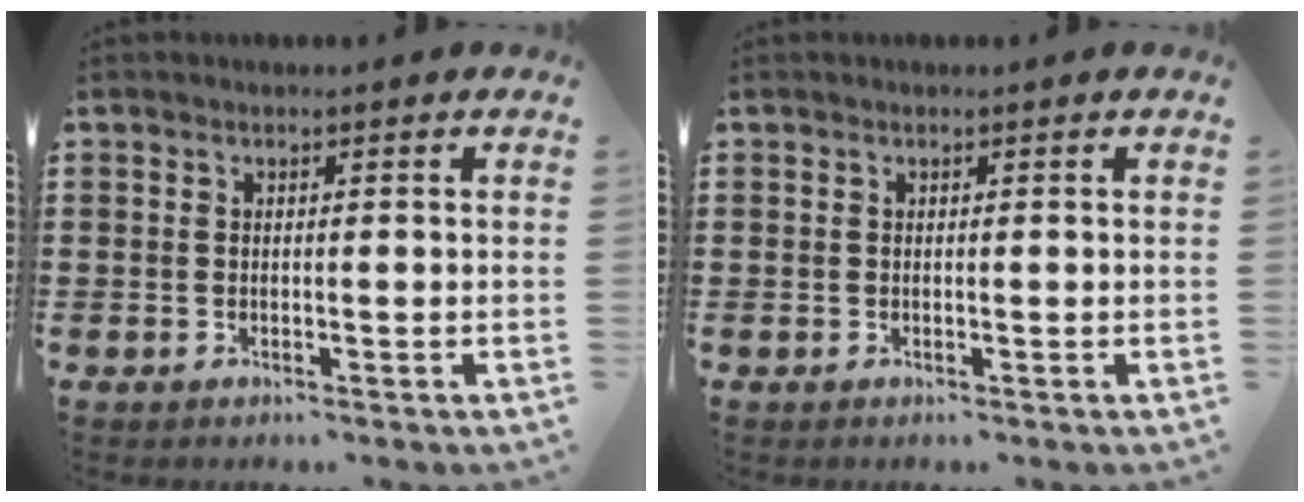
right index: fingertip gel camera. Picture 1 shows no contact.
{"total": 0.0}